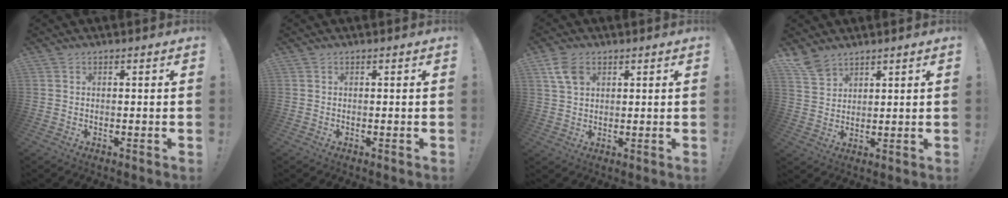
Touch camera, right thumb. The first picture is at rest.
{"total": 0.0}
{"total": 6.4, "force": [3.0, 4.3, 3.6], "torque": [-0.070, -0.006, 0.058]}
{"total": 6.7, "force": [5.6, 2.9, 2.2], "torque": [-0.038, -0.035, 0.108]}